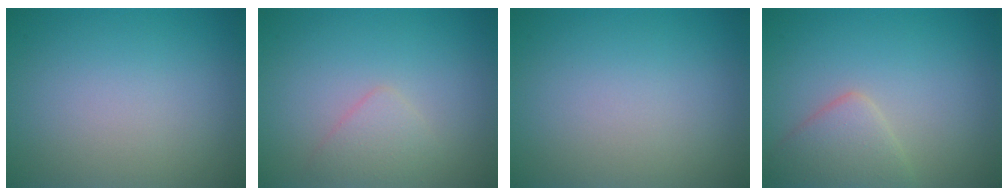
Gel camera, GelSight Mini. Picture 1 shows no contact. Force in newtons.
{"total": 1.7, "press": 1.7, "slide": 0.0}
{"total": 0.0}
{"total": 3.1, "press": 3.1, "slide": 0.1}